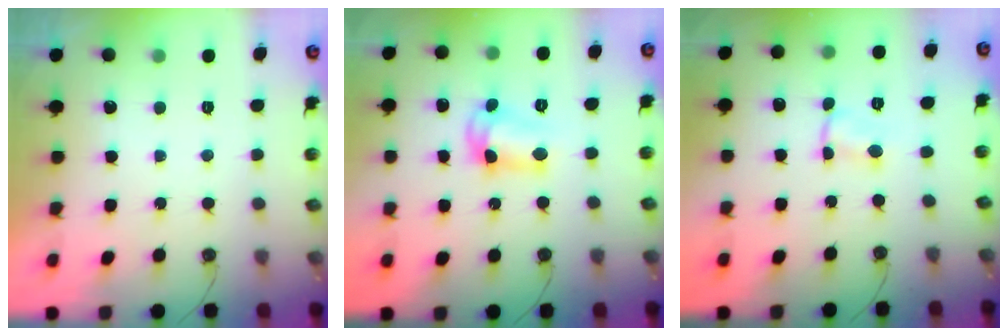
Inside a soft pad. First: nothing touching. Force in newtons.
{"total": 9.5, "press": 9.5, "slide": 0.4}
{"total": 1.1, "press": 1.1, "slide": 0.2}